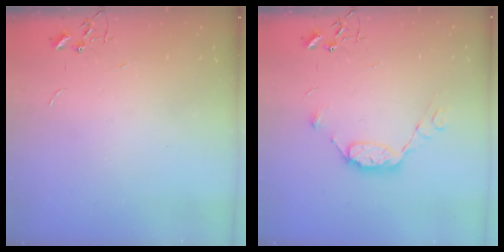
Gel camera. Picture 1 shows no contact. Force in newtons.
{"total": 10.1, "press": 10.0, "slide": 0.6}